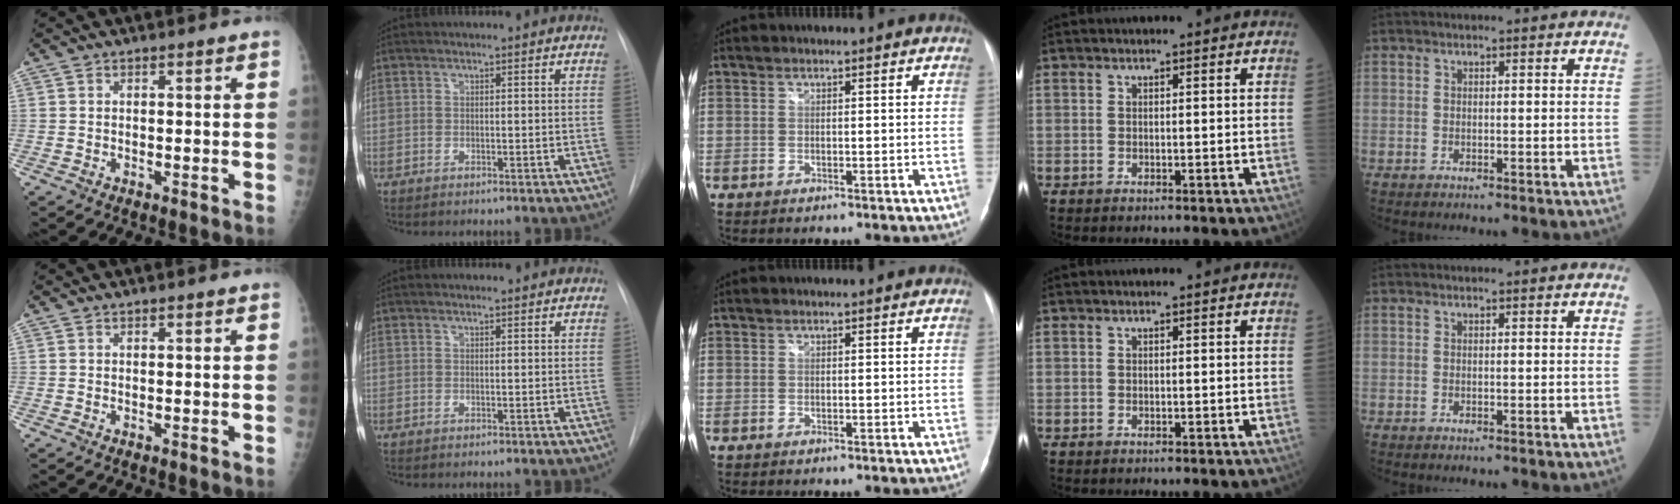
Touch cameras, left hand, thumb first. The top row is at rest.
{"thumb": {"total": 0.5, "force": [0.2, 0.1, 0.4], "torque": [-0.006, 0.001, 0.003]}}